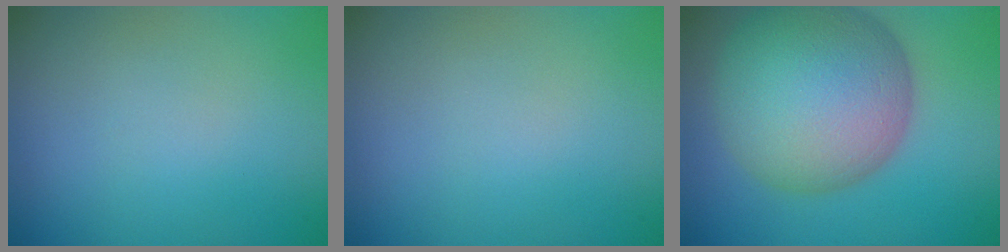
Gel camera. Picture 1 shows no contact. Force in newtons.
{"total": 0.0}
{"total": 13.5, "press": 13.5, "slide": 0.4}